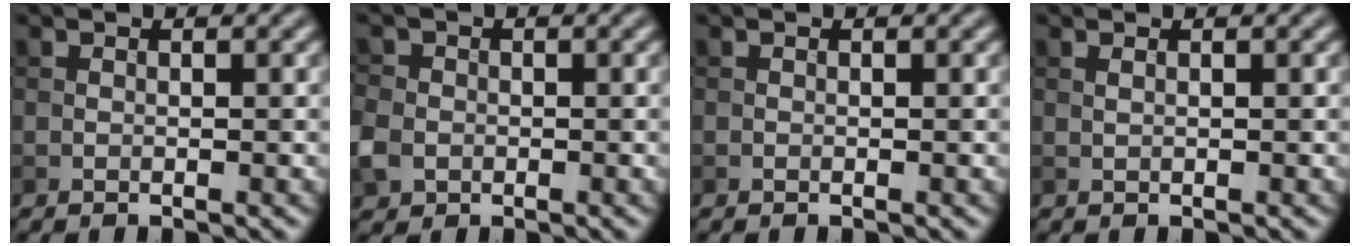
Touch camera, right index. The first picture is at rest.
{"total": 3.0, "force": [-0.8, 2.6, 1.3], "torque": [-0.035, 0.000, -0.022]}
{"total": 0.0}
{"total": 0.5, "force": [0.3, 0.1, 0.4], "torque": [-0.010, 0.000, 0.003]}